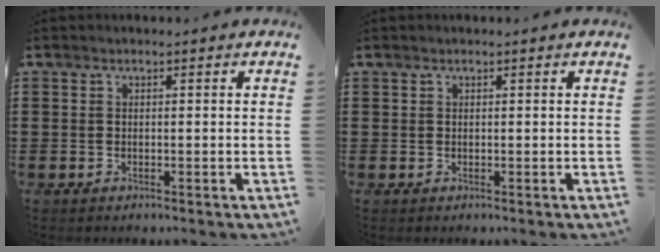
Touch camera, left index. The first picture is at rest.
{"total": 0.0}